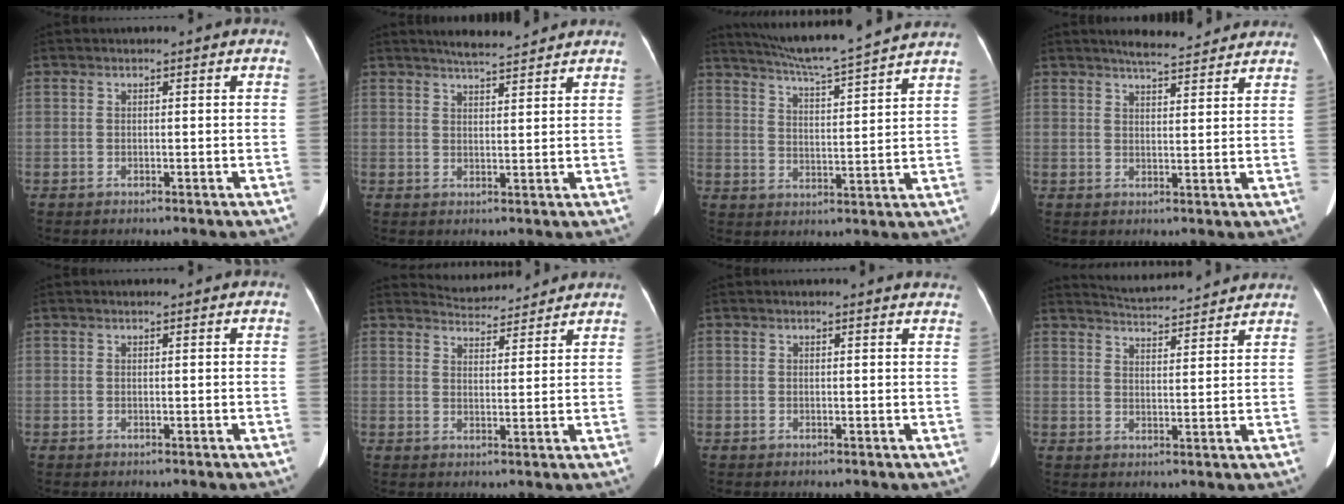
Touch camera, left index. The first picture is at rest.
{"total": 5.6, "force": [5.2, 0.2, 2.0], "torque": [-0.039, 0.010, 0.080]}
{"total": 15.5, "force": [14.0, -1.1, 6.4], "torque": [-0.116, -0.003, 0.201]}
{"total": 8.0, "force": [7.4, 1.1, 2.9], "torque": [-0.046, 0.013, 0.096]}
{"total": 0.5, "force": [0.5, 0.0, 0.1], "torque": [-0.009, 0.003, 0.009]}
{"total": 6.6, "force": [6.5, 1.0, 0.3], "torque": [-0.010, 0.015, 0.091]}
{"total": 5.0, "force": [4.8, 0.4, 1.0], "torque": [-0.008, -0.001, 0.031]}
{"total": 10.5, "force": [10.2, 0.8, 2.4], "torque": [-0.047, 0.019, 0.140]}